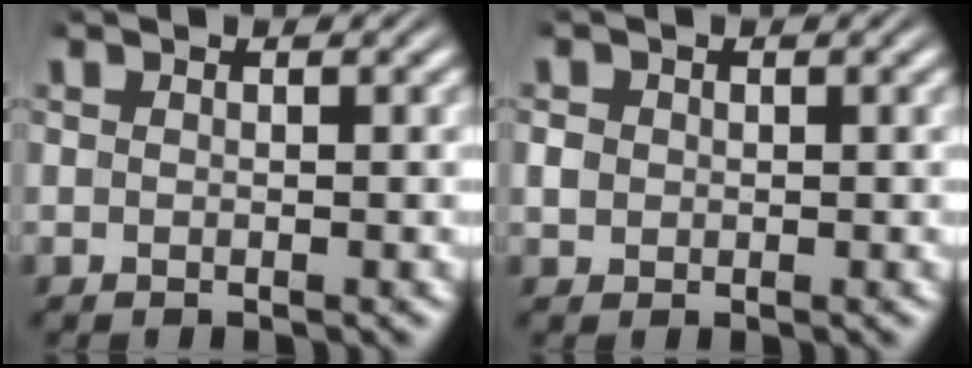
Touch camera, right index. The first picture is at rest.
{"total": 1.0, "force": [-0.1, 0.9, 0.4], "torque": [-0.016, -0.007, 0.006]}